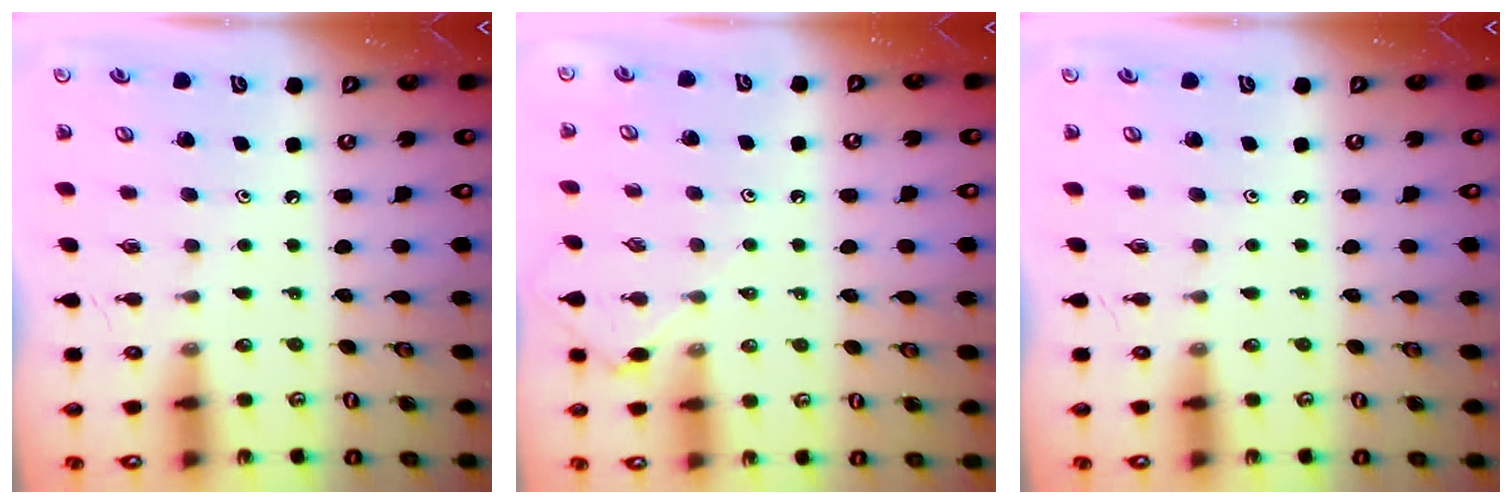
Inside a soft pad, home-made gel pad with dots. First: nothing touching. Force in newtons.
{"total": 4.7, "press": 4.6, "slide": 0.7}
{"total": 0.0}